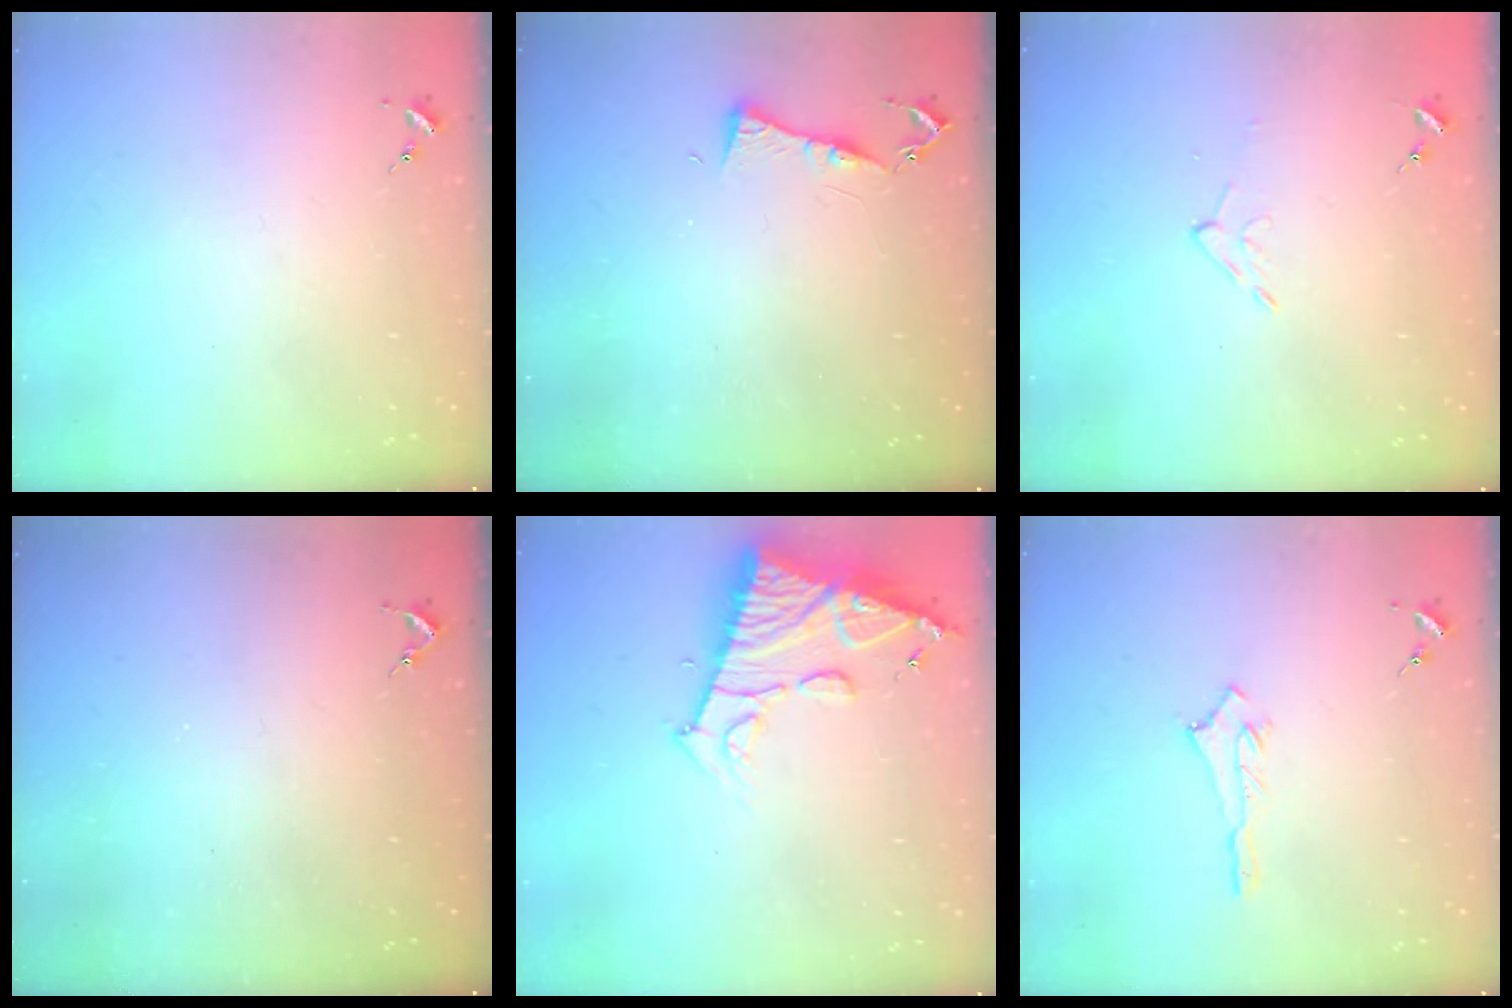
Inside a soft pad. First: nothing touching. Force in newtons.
{"total": 5.6, "press": 5.5, "slide": 0.8}
{"total": 5.3, "press": 5.3, "slide": 0.8}
{"total": 2.5, "press": 2.5, "slide": 0.3}
{"total": 14.1, "press": 14.0, "slide": 1.4}
{"total": 2.7, "press": 2.7, "slide": 0.2}